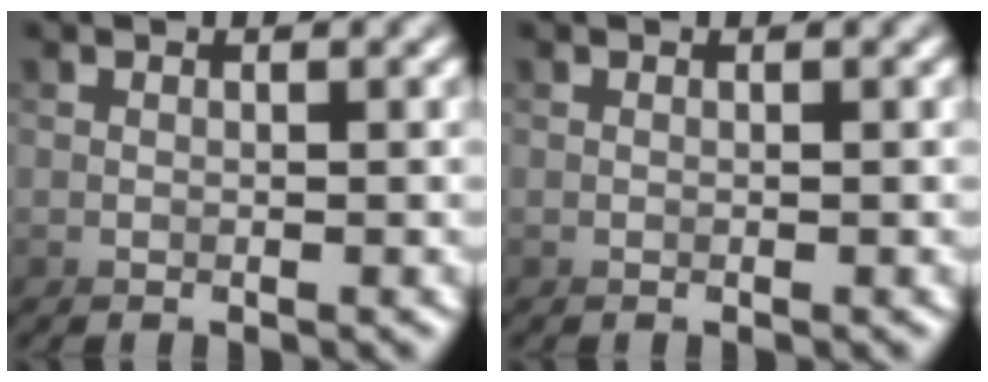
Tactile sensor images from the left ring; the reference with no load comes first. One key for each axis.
{"total": 0.0}